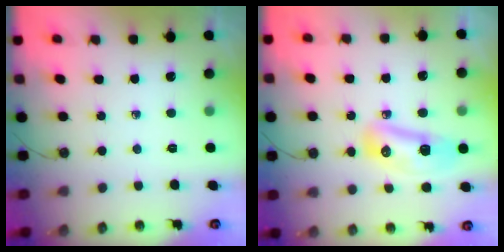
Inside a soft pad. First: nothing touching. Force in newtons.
{"total": 15.6, "press": 12.0, "slide": 10.0}